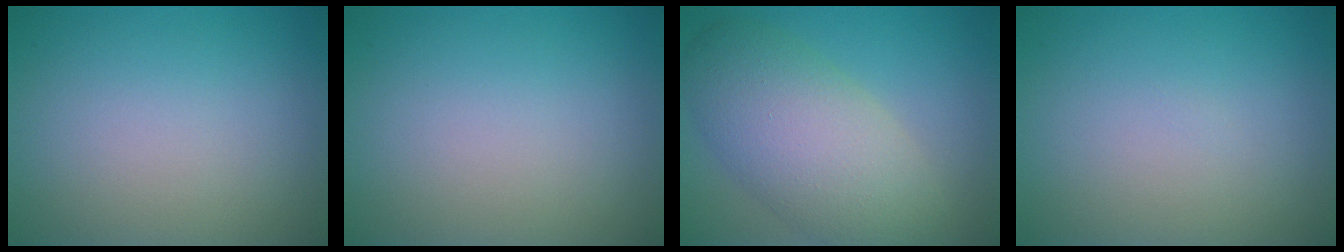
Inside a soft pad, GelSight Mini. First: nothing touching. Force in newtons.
{"total": 0.0}
{"total": 8.3, "press": 8.3, "slide": 0.7}
{"total": 0.0}